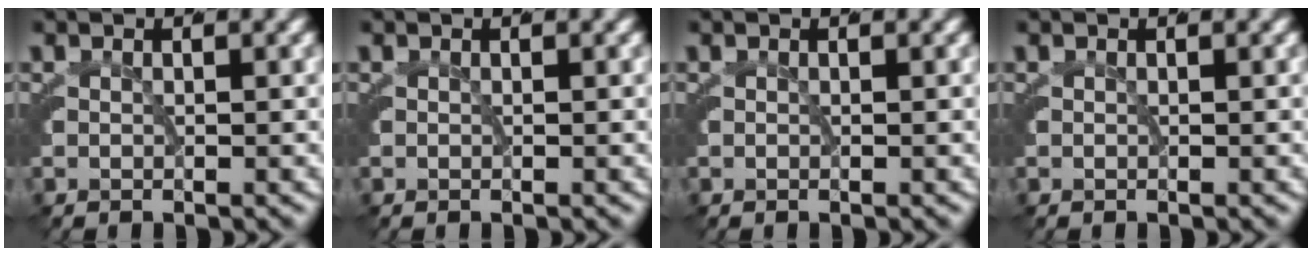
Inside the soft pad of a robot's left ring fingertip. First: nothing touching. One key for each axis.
{"total": 0.0}
{"total": 0.0}
{"total": 0.0}